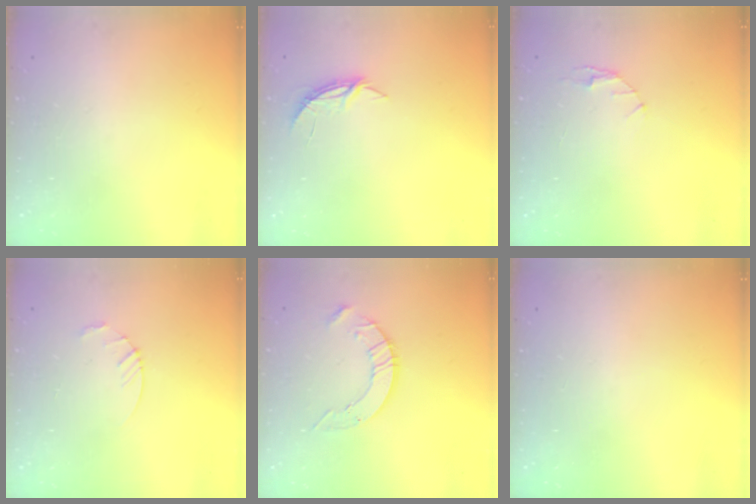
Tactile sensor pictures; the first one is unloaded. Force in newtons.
{"total": 4.4, "press": 4.3, "slide": 0.4}
{"total": 2.9, "press": 2.9, "slide": 0.4}
{"total": 3.7, "press": 3.7, "slide": 0.5}
{"total": 7.0, "press": 7.0, "slide": 0.4}
{"total": 0.0}